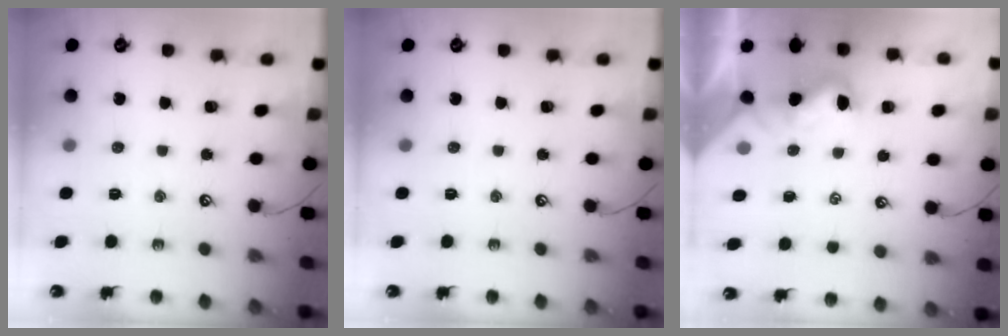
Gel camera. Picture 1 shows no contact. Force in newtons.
{"total": 0.0}
{"total": 0.9, "press": 0.9, "slide": 0.4}